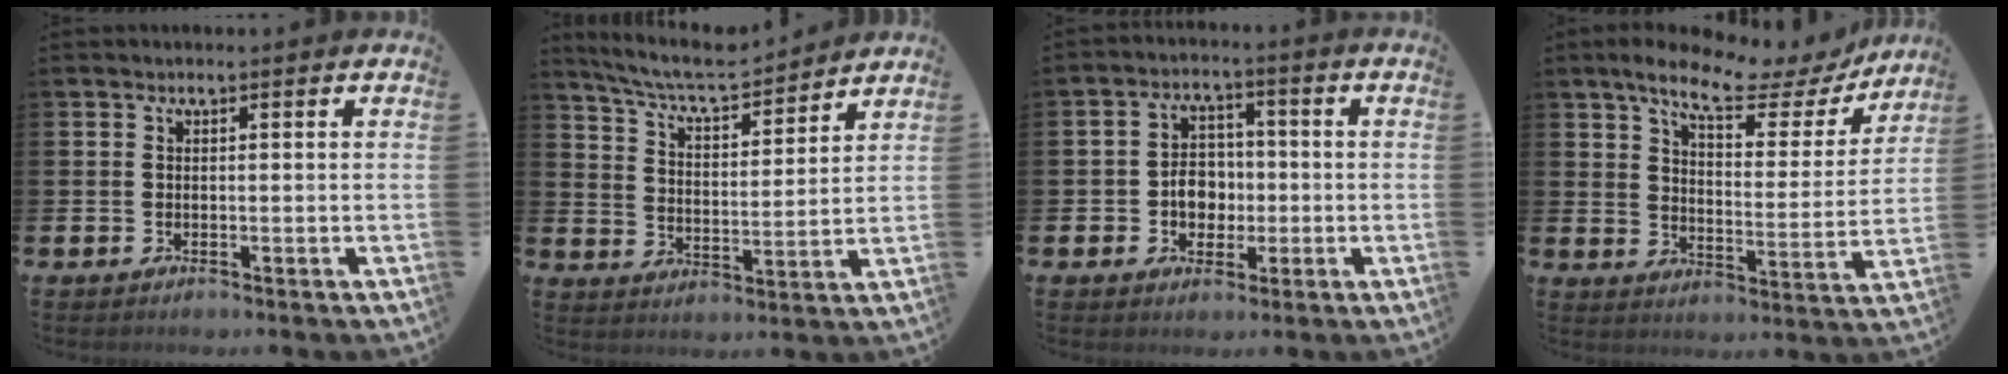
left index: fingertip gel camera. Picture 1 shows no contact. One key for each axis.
{"total": 7.3, "fx": 6.9, "fy": 0.9, "fz": 2.2, "tx": -0.074, "ty": -0.045, "tz": 0.119}
{"total": 4.8, "fx": -0.9, "fy": 4.0, "fz": 2.6, "tx": -0.039, "ty": 0.005, "tz": -0.024}
{"total": 9.7, "fx": 8.3, "fy": 2.8, "fz": 4.3, "tx": -0.097, "ty": -0.048, "tz": 0.139}